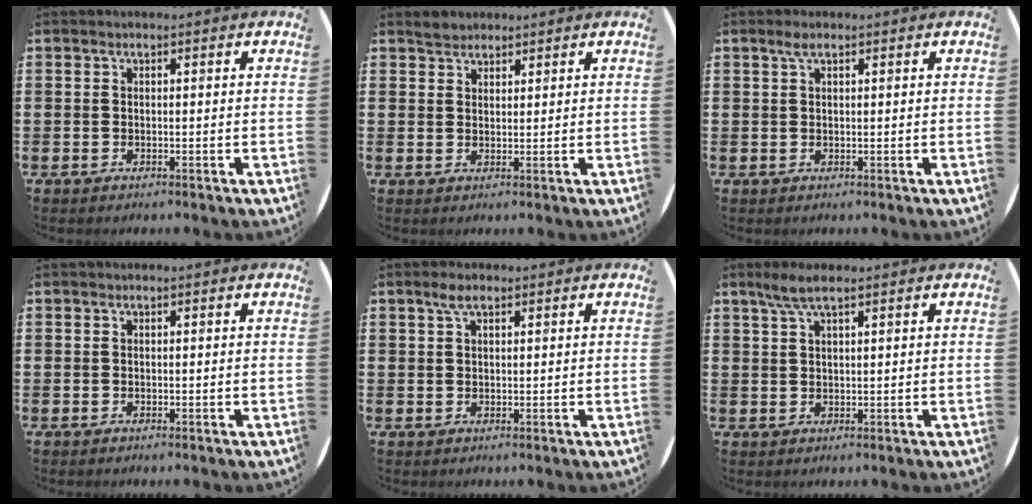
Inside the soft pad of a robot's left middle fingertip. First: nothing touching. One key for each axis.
{"total": 1.9, "fx": 1.8, "fy": 0.6, "fz": -0.1, "tx": 0.007, "ty": 0.000, "tz": 0.034}
{"total": 1.4, "fx": 0.8, "fy": 0.5, "fz": 1.1, "tx": -0.015, "ty": 0.001, "tz": 0.011}
{"total": 0.0}
{"total": 2.3, "fx": 1.3, "fy": 0.9, "fz": 1.6, "tx": -0.034, "ty": 0.006, "tz": 0.023}
{"total": 3.3, "fx": 2.3, "fy": 0.5, "fz": 2.3, "tx": -0.050, "ty": 0.005, "tz": 0.040}